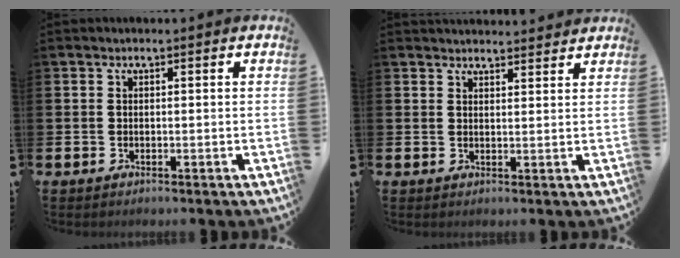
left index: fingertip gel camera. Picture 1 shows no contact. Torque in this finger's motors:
{"motor_torque": [1.01, -1.13, 0.13, 0.03]}